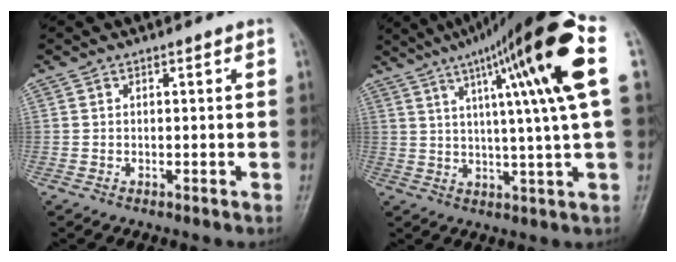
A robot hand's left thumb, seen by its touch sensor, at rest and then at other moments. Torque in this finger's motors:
{"motor_torque": [0.63, 0.71, 2.01, -0.76, 0.42]}